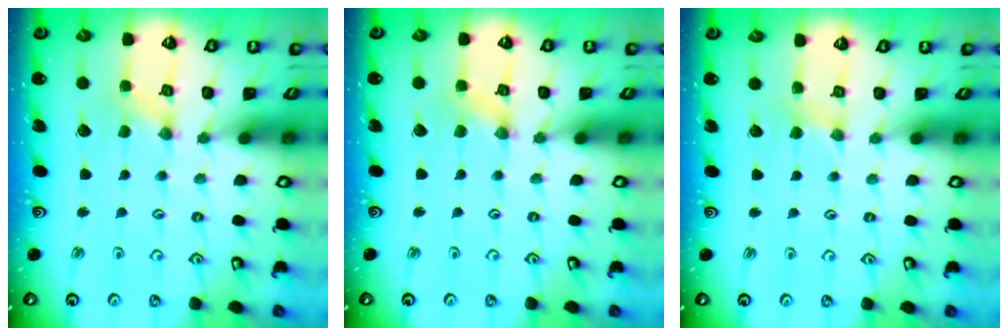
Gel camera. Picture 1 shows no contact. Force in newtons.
{"total": 0.6, "press": 0.6, "slide": 0.1}
{"total": 2.6, "press": 2.6, "slide": 0.4}